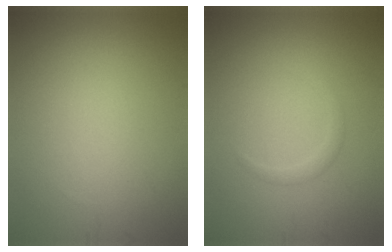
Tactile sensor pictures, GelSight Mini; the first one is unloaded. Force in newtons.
{"total": 1.1, "press": 1.1, "slide": 0.1}